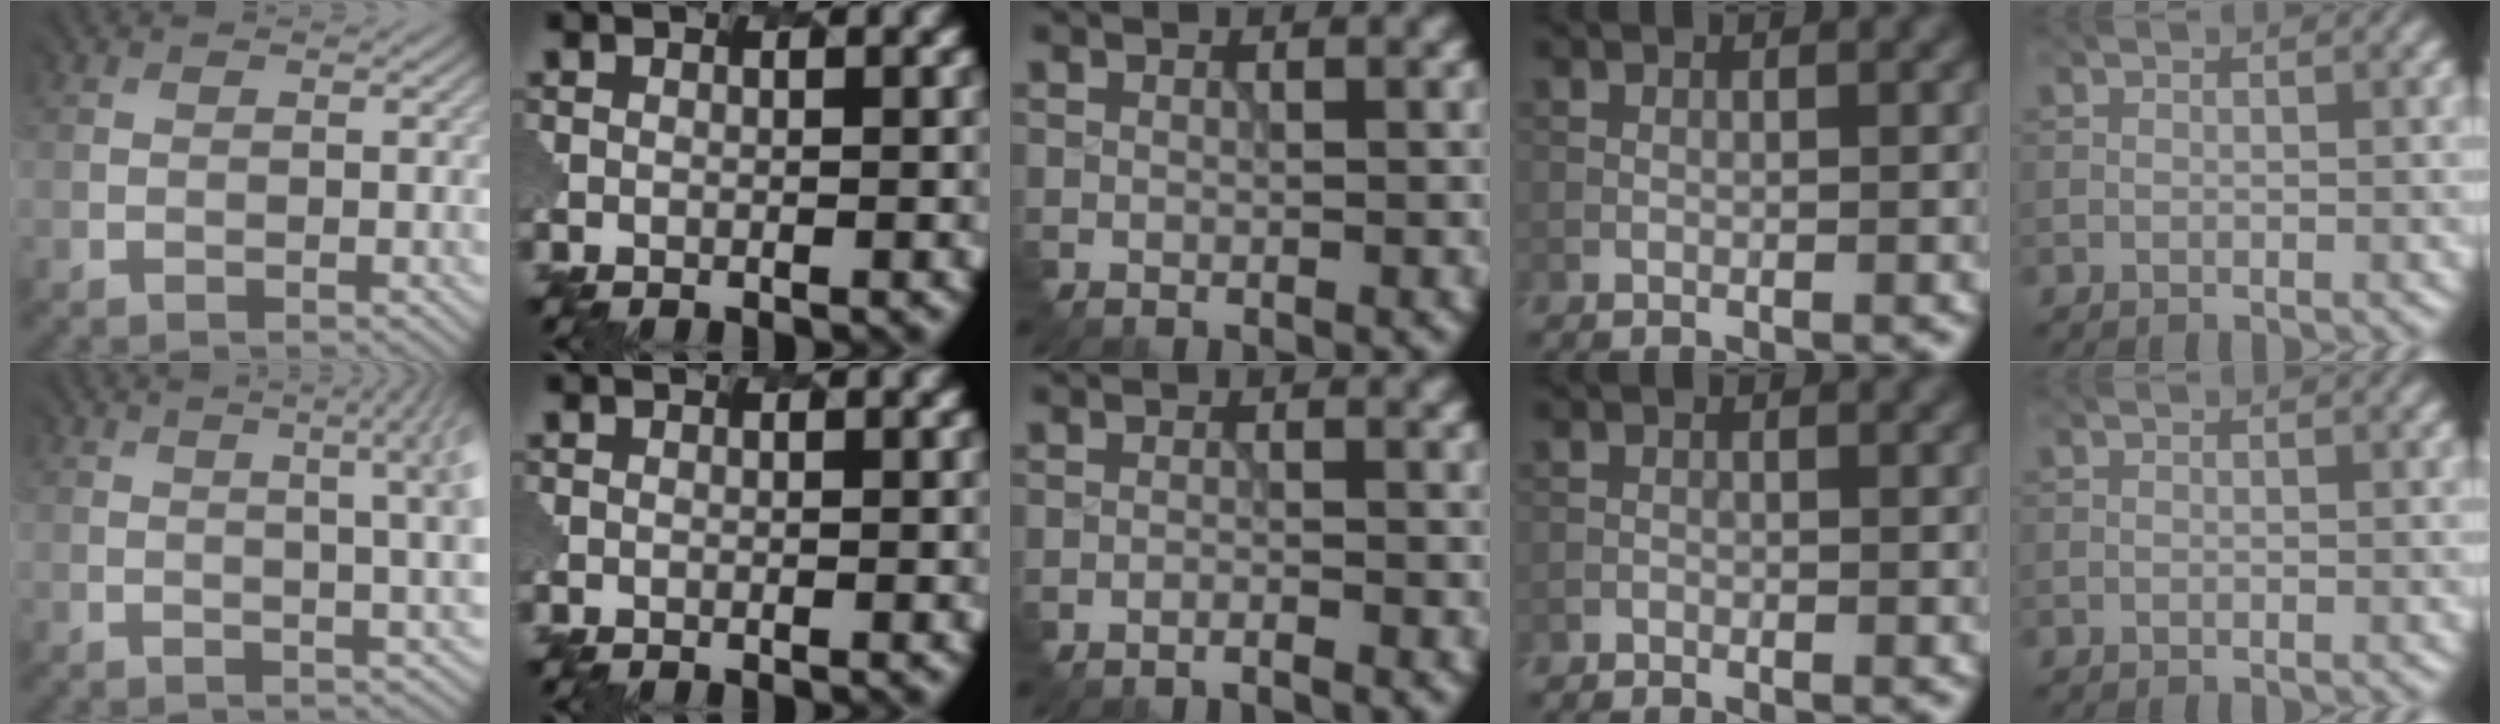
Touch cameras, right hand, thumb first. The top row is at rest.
{"thumb": {"total": 7.6, "force": [1.6, 2.1, 7.2], "torque": [-0.058, 0.038, 0.005]}, "middle": {"total": 1.2, "force": [-1.1, 0.1, 0.4], "torque": [-0.001, 0.000, -0.028]}, "ring": {"total": 0.6, "force": [-0.6, 0.2, 0.0], "torque": [0.002, 0.001, -0.013]}}